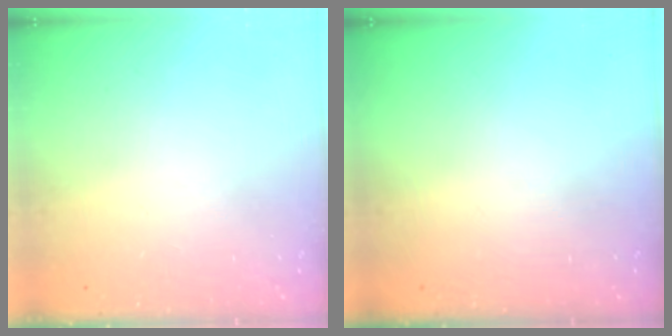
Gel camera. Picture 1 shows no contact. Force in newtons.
{"total": 0.0}